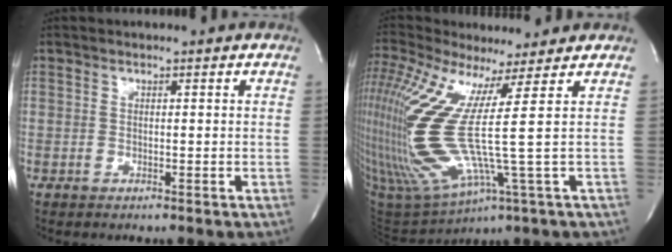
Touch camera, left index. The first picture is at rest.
{"total": 18.6, "force": [4.7, 0.3, 18.0], "torque": [-0.416, -0.008, 0.094]}